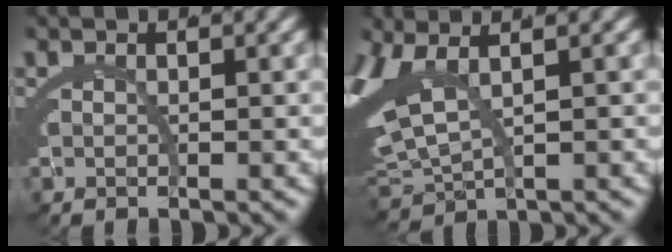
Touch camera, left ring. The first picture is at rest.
{"total": 5.7, "force": [1.8, 3.5, 4.1], "torque": [-0.119, -0.005, 0.044]}